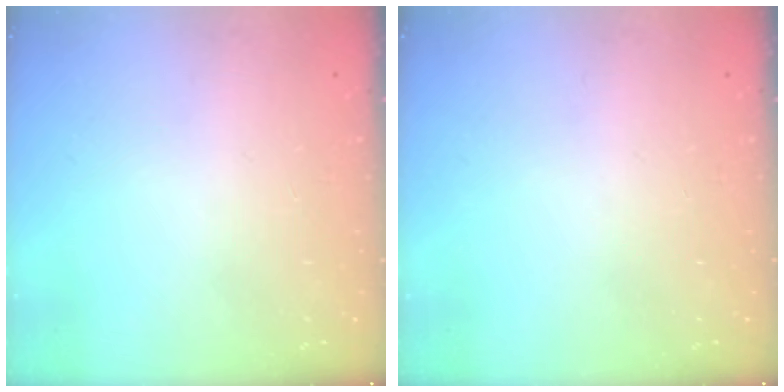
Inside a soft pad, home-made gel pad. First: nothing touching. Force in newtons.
{"total": 0.0}